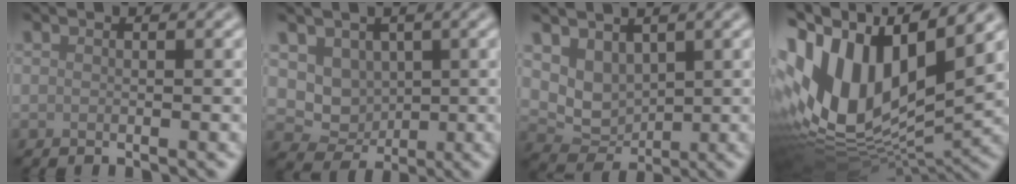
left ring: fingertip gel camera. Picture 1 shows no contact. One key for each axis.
{"total": 3.3, "fx": 0.6, "fy": 2.8, "fz": 1.6, "tx": -0.024, "ty": -0.011, "tz": 0.013}
{"total": 3.3, "fx": 1.5, "fy": 2.3, "fz": 1.8, "tx": -0.041, "ty": -0.013, "tz": 0.030}
{"total": 16.0, "fx": 3.0, "fy": 8.5, "fz": 13.3, "tx": -0.279, "ty": 0.008, "tz": 0.056}